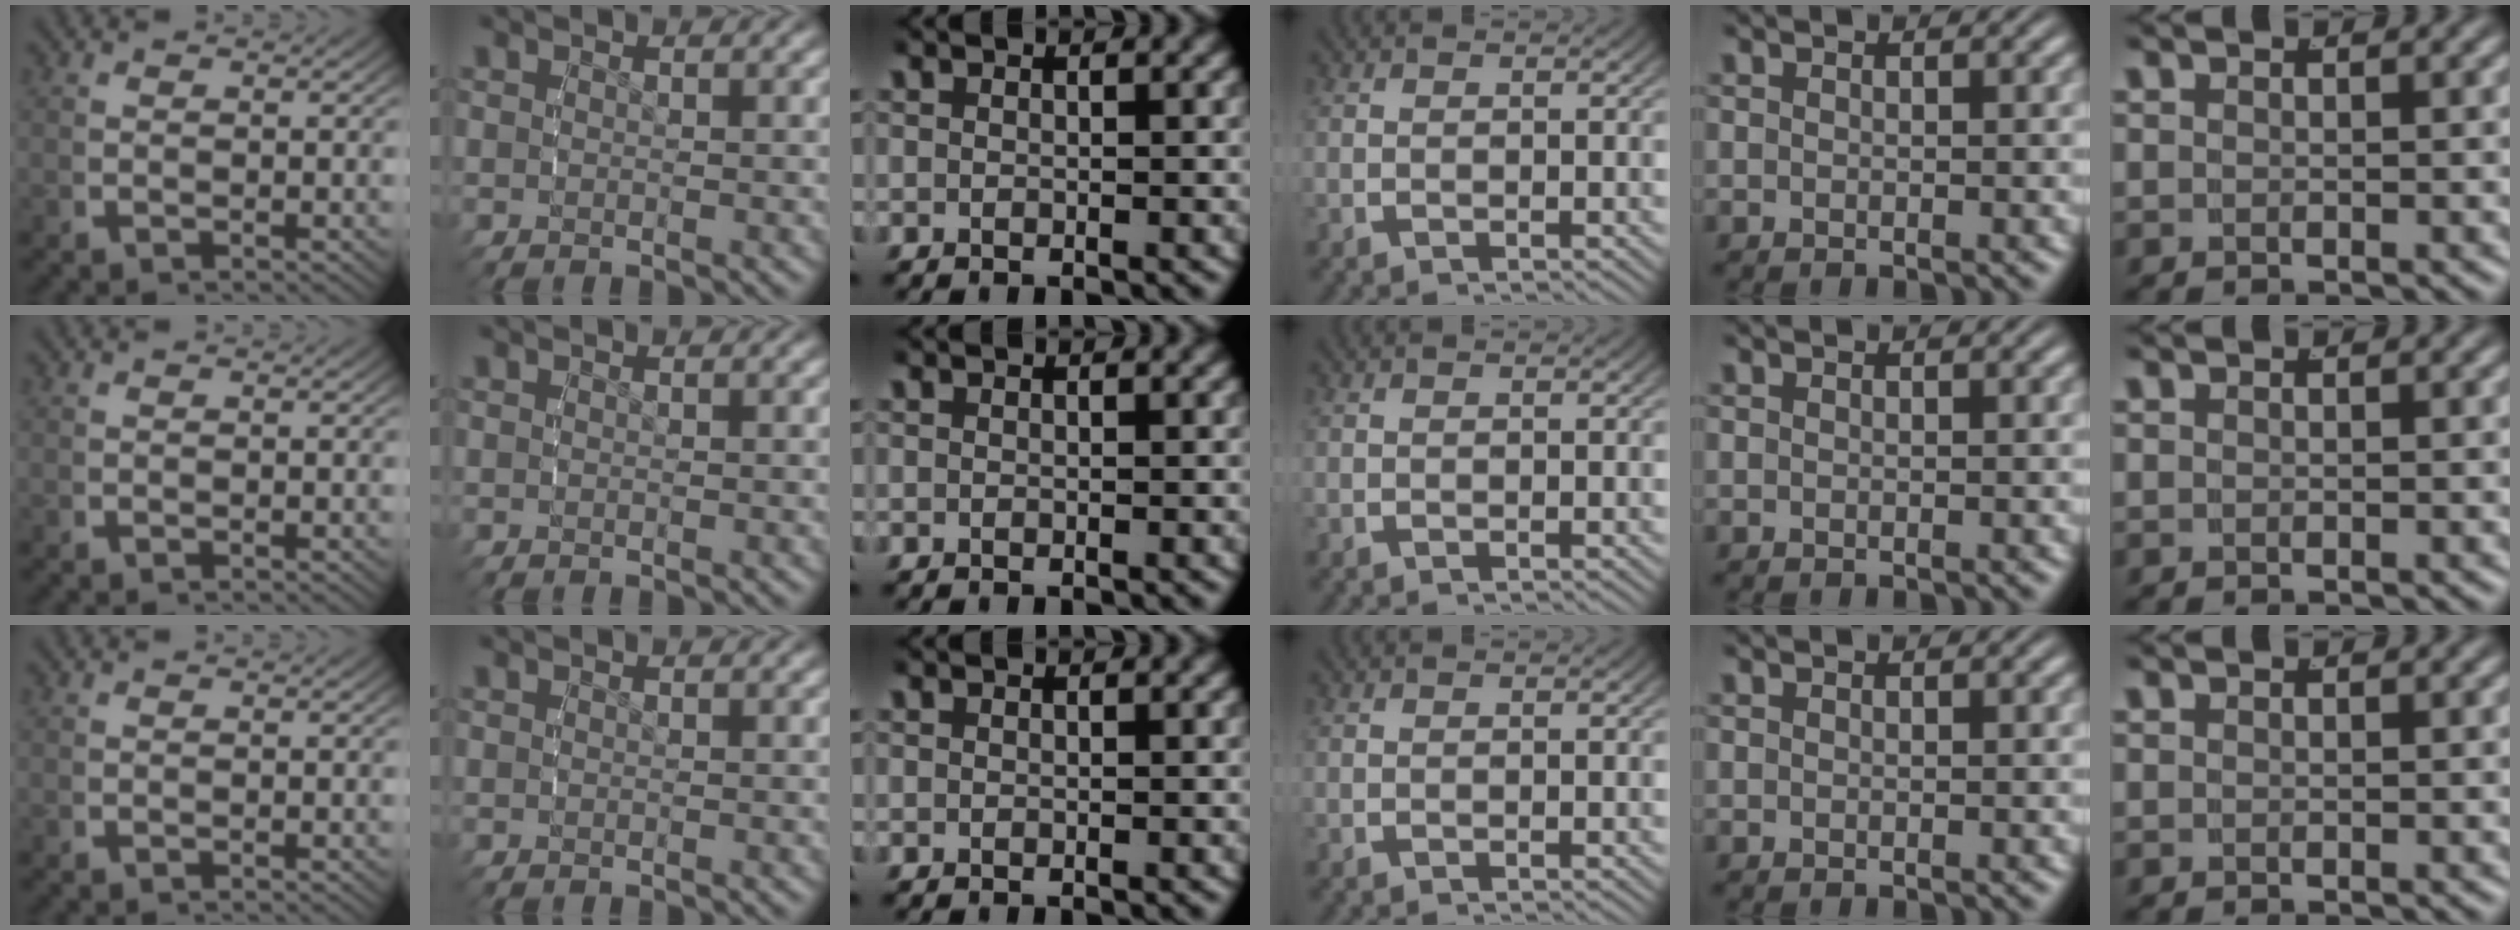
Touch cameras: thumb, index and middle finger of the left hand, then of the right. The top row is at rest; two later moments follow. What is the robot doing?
{"motion": "reach", "object": "markers"}